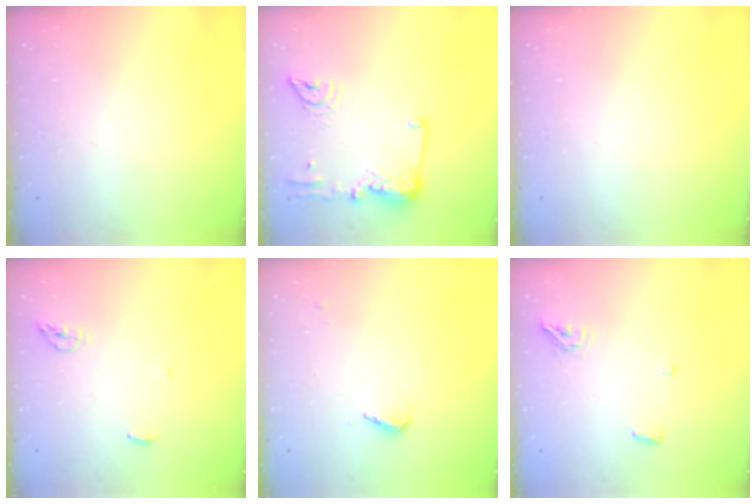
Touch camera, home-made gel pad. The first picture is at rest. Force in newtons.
{"total": 15.6, "press": 15.5, "slide": 1.8}
{"total": 0.0}
{"total": 4.1, "press": 3.9, "slide": 1.3}
{"total": 3.6, "press": 3.5, "slide": 1.1}
{"total": 4.9, "press": 4.8, "slide": 1.0}